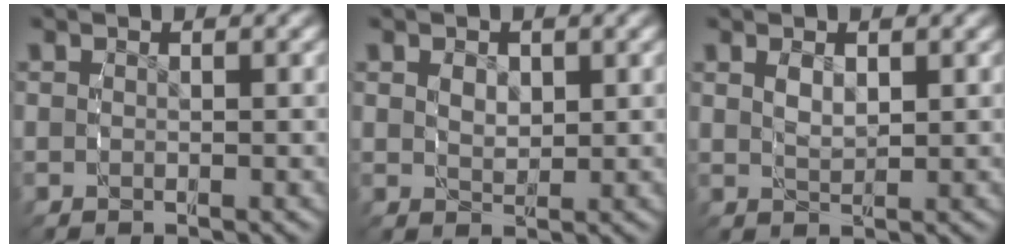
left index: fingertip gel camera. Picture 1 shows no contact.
{"total": 1.7, "force": [0.5, 1.0, 1.3], "torque": [-0.024, -0.015, 0.022]}
{"total": 1.6, "force": [0.6, 0.5, 1.4], "torque": [-0.026, -0.011, 0.022]}